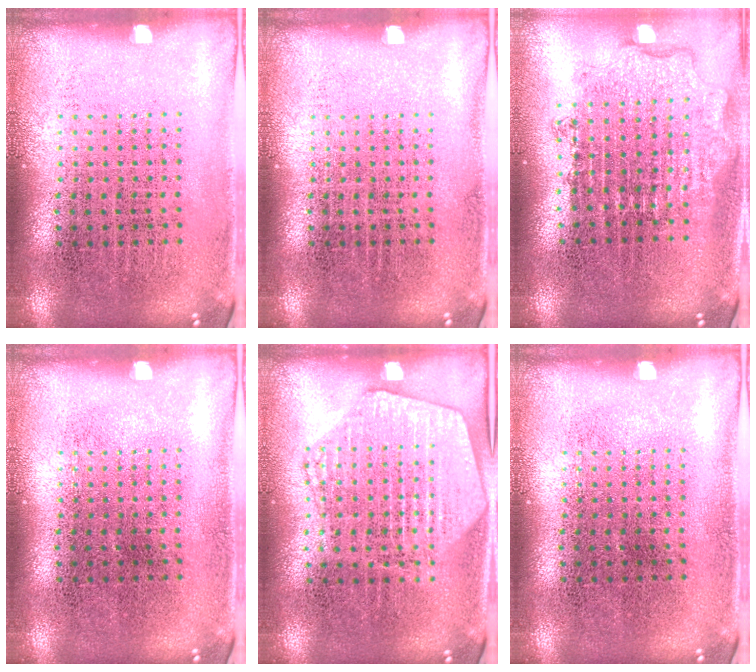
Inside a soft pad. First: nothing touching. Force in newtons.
{"total": 0.0}
{"total": 1.8, "press": 1.5, "slide": 1.1}
{"total": 0.0}
{"total": 1.9, "press": 1.8, "slide": 0.5}
{"total": 0.0}